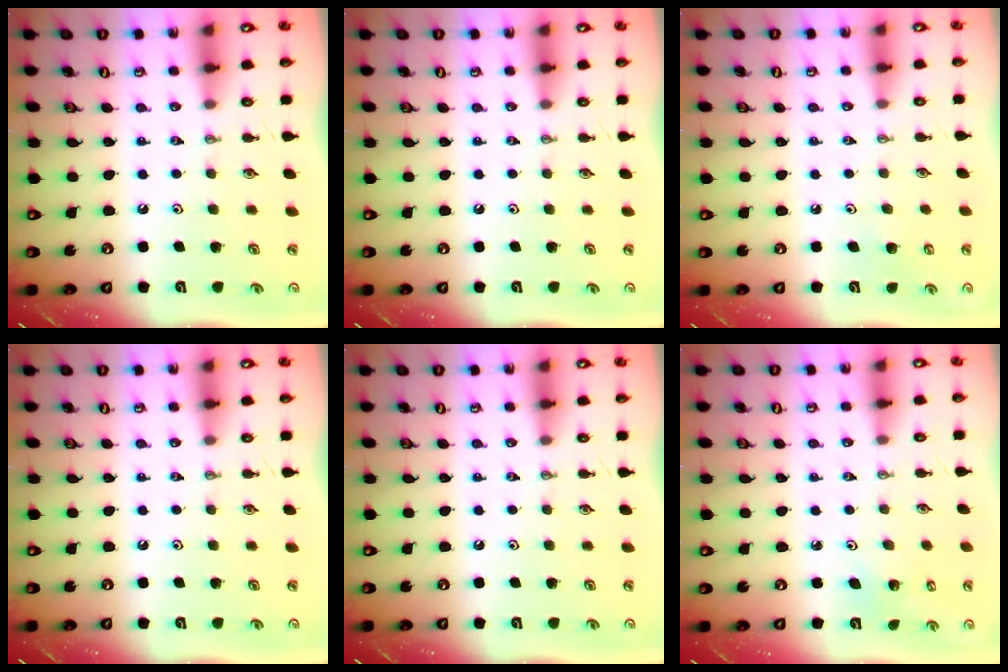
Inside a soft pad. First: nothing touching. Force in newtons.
{"total": 0.0}
{"total": 3.4, "press": 3.4, "slide": 0.4}
{"total": 0.0}
{"total": 0.0}
{"total": 2.3, "press": 2.3, "slide": 0.2}